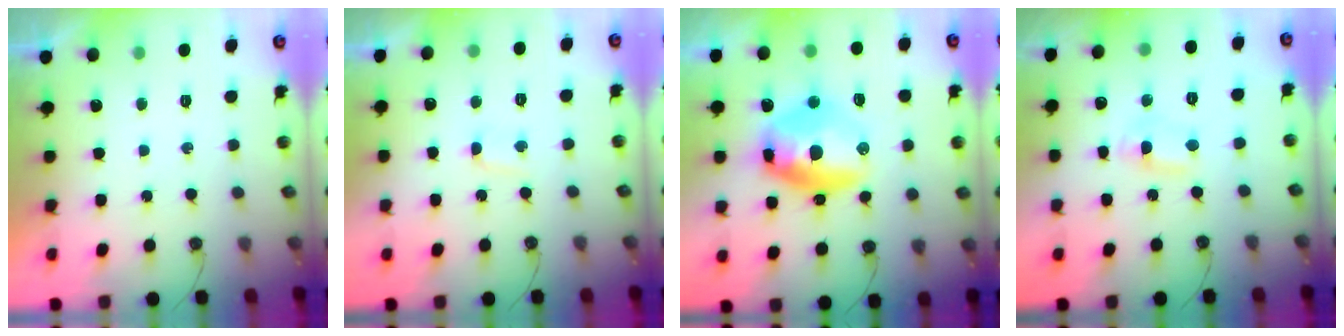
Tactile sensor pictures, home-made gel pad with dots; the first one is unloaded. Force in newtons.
{"total": 1.7, "press": 1.7, "slide": 0.3}
{"total": 18.9, "press": 16.1, "slide": 9.8}
{"total": 2.7, "press": 2.7, "slide": 0.3}